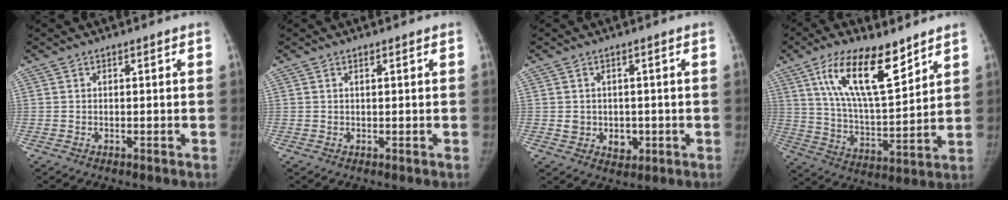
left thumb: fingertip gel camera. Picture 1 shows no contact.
{"total": 0.6, "force": [0.3, 0.1, 0.5], "torque": [-0.010, 0.001, 0.005]}
{"total": 4.9, "force": [-0.7, 4.1, 2.5], "torque": [-0.015, 0.002, 0.001]}
{"total": 17.0, "force": [9.9, 6.1, 12.5], "torque": [-0.191, -0.049, 0.186]}